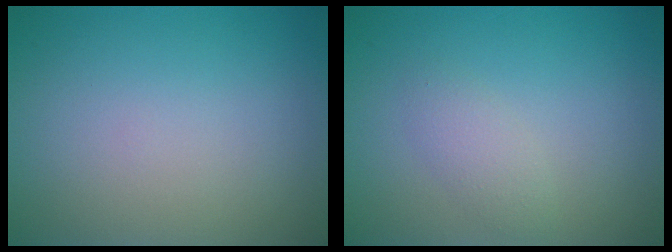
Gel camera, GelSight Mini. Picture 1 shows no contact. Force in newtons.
{"total": 1.6, "press": 1.6, "slide": 0.1}